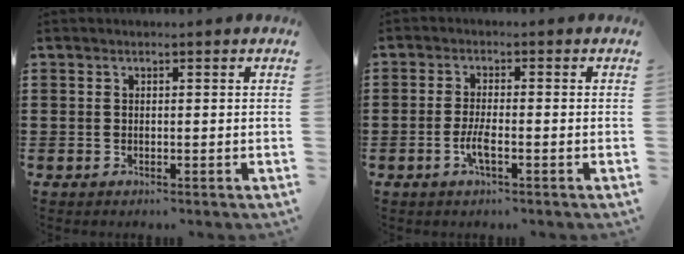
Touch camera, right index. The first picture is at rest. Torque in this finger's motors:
{"motor_torque": [1.32, 0.82, 0.23, 0.05]}